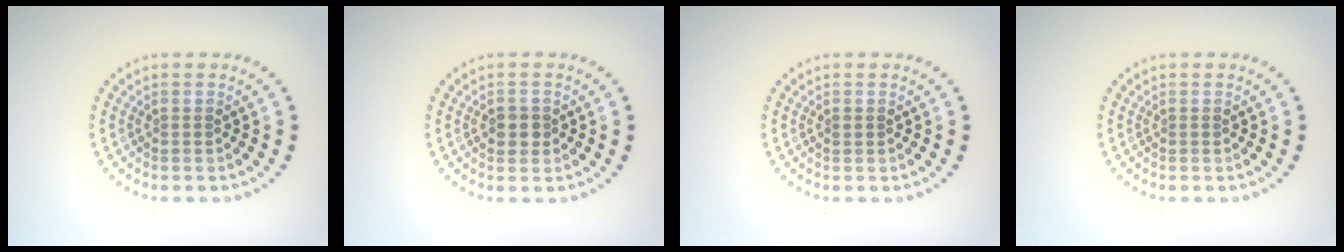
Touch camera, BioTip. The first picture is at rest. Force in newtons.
{"total": 1.8, "press": 1.7, "slide": 0.5}
{"total": 0.5, "press": 0.5, "slide": 0.0}
{"total": 0.0}